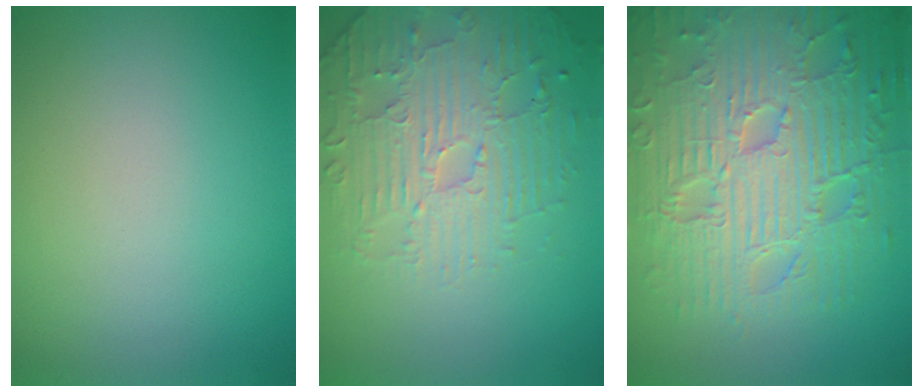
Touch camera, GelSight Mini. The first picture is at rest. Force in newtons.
{"total": 4.2, "press": 4.1, "slide": 0.9}
{"total": 11.0, "press": 7.2, "slide": 8.3}